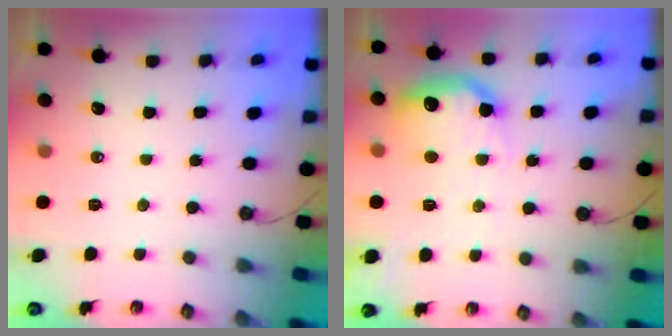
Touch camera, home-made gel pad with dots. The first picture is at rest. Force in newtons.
{"total": 18.2, "press": 18.1, "slide": 1.5}